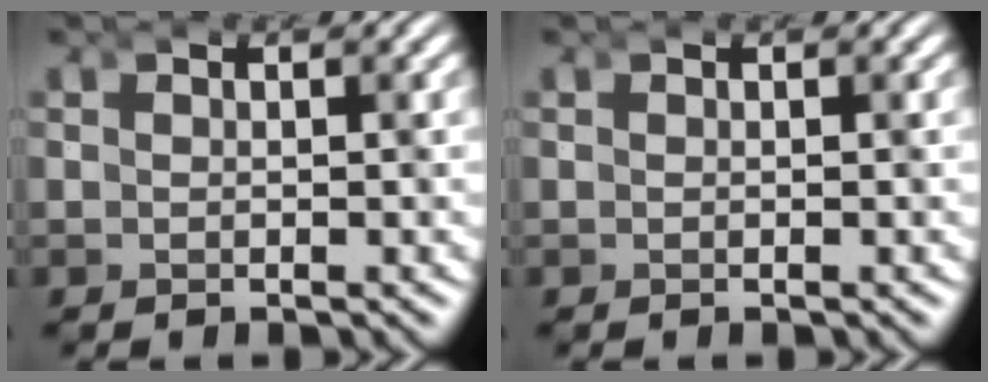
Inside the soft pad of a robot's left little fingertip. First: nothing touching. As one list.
[{"total": 0.0}]